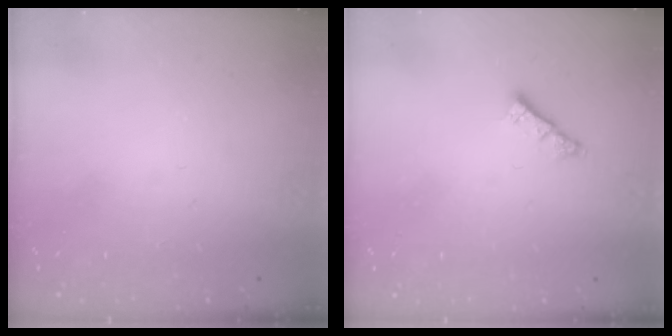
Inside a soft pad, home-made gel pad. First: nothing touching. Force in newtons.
{"total": 1.2, "press": 1.2, "slide": 0.3}